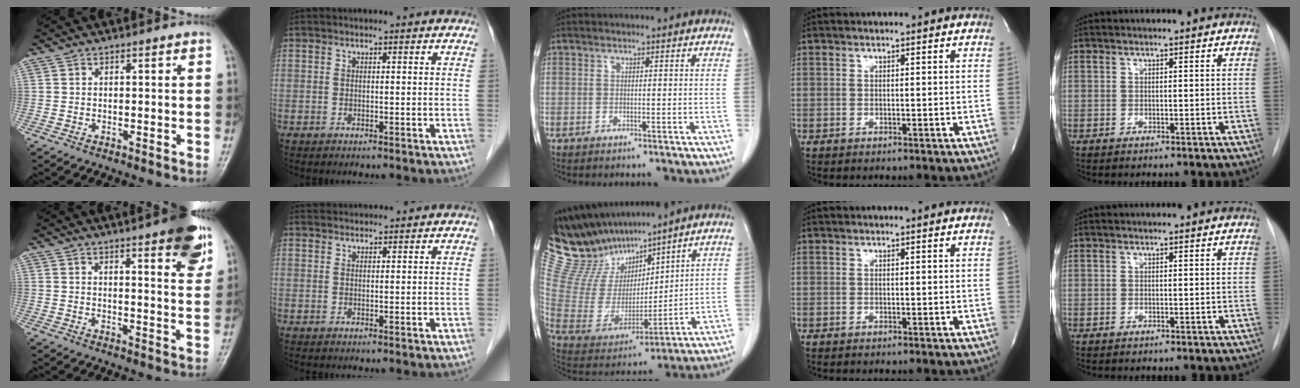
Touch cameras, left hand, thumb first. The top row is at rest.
{"thumb": {"total": 10.9, "force": [6.2, 2.3, 8.6], "torque": [-0.088, -0.027, 0.075]}, "index": {"total": 3.0, "force": [3.0, 0.4, 0.2], "torque": [-0.007, 0.033, 0.052]}, "middle": {"total": 14.8, "force": [13.4, 4.4, 4.5], "torque": [-0.104, 0.010, 0.270]}}